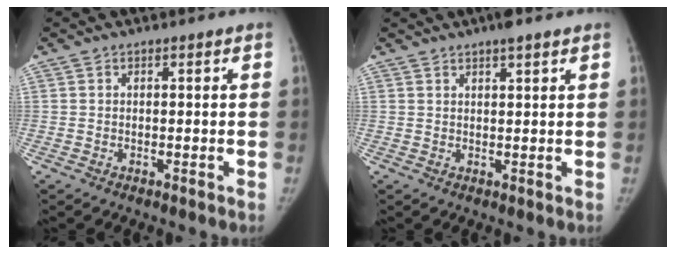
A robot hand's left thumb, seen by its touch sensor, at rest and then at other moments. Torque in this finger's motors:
{"motor_torque": [0.44, -0.26, 0.57, -0.38, 0.09]}